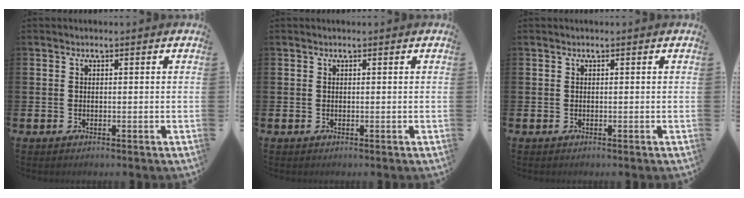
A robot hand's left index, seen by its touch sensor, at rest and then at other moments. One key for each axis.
{"total": 0.0}
{"total": 0.0}